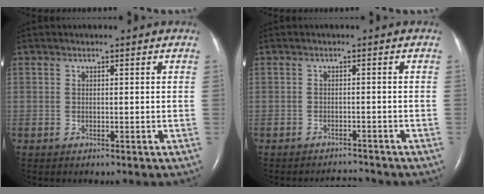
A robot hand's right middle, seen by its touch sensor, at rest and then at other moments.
{"total": 2.1, "force": [-2.1, -0.3, -0.5], "torque": [0.002, -0.012, -0.028]}